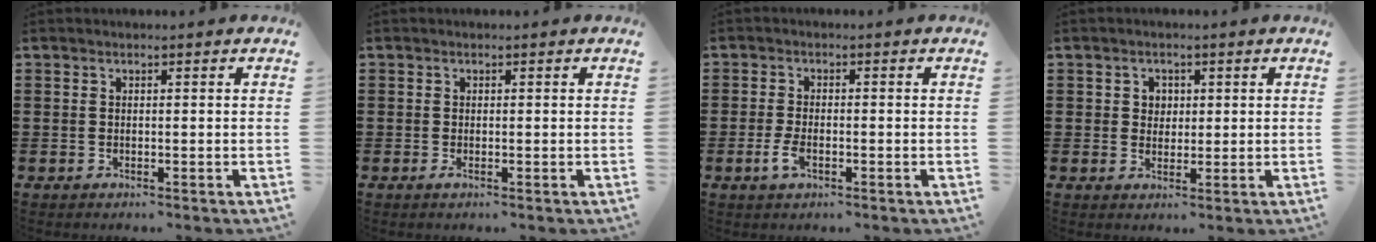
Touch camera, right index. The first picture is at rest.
{"total": 0.5, "force": [-0.2, 0.2, 0.5], "torque": [-0.017, -0.005, -0.005]}
{"total": 2.9, "force": [-1.1, 1.3, 2.3], "torque": [-0.057, -0.001, -0.024]}
{"total": 2.1, "force": [0.6, 2.0, 0.6], "torque": [-0.020, 0.013, 0.008]}